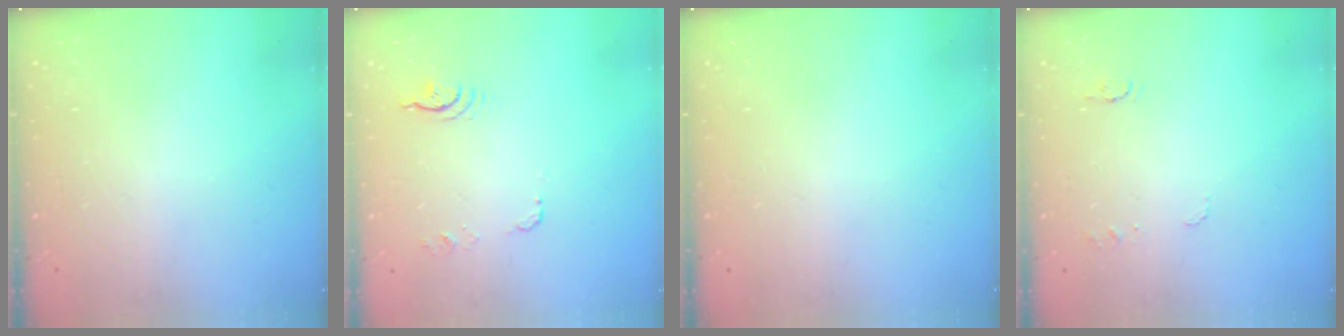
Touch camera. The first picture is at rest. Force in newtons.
{"total": 14.8, "press": 7.2, "slide": 12.9}
{"total": 0.0}
{"total": 5.2, "press": 5.1, "slide": 0.5}